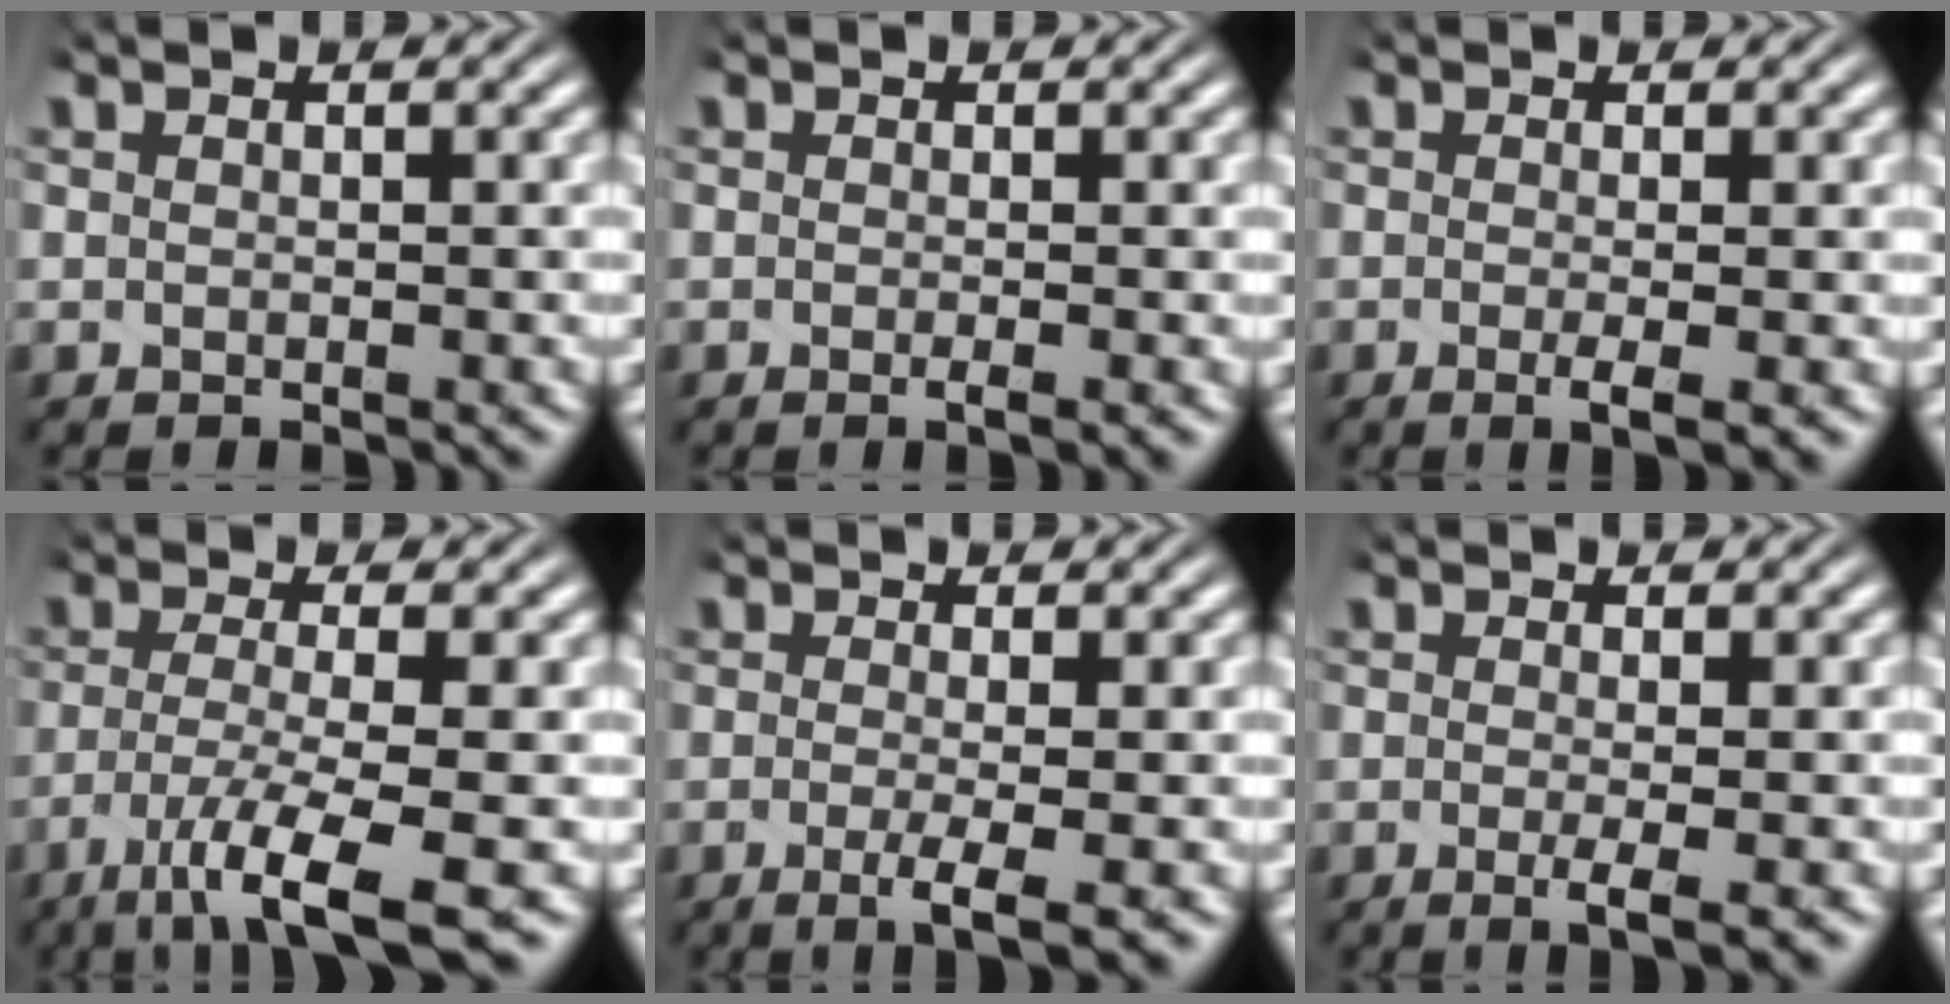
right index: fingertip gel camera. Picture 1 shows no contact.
{"total": 1.1, "force": [-0.6, 0.1, 0.9], "torque": [-0.013, 0.003, -0.012]}
{"total": 2.4, "force": [-1.1, 0.2, 2.2], "torque": [-0.034, -0.009, -0.015]}
{"total": 8.6, "force": [-5.8, 1.8, 6.1], "torque": [-0.105, -0.044, -0.071]}
{"total": 4.1, "force": [-2.2, 0.6, 3.4], "torque": [-0.061, -0.022, -0.028]}
{"total": 3.0, "force": [-1.4, 0.3, 2.7], "torque": [-0.045, -0.014, -0.018]}